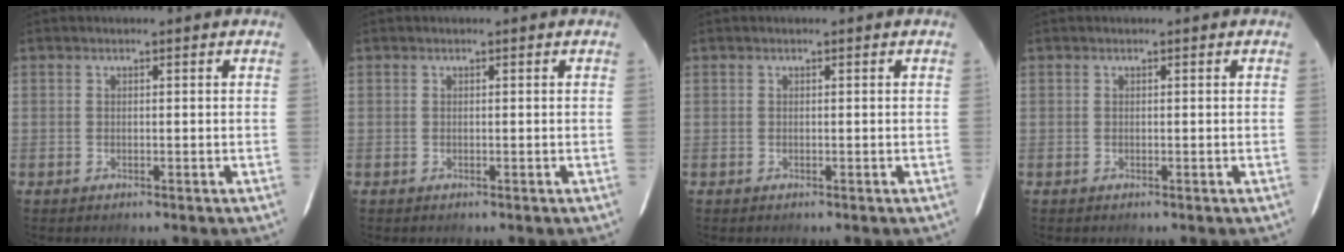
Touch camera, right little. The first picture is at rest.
{"total": 0.0}
{"total": 0.0}
{"total": 0.0}